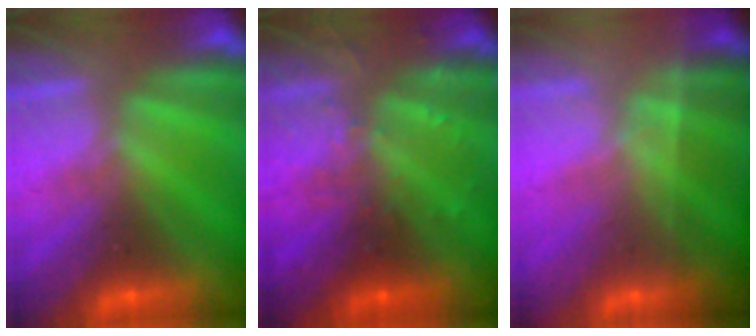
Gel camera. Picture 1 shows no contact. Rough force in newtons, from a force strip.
{"total": 2.9}
{"total": 1.9}